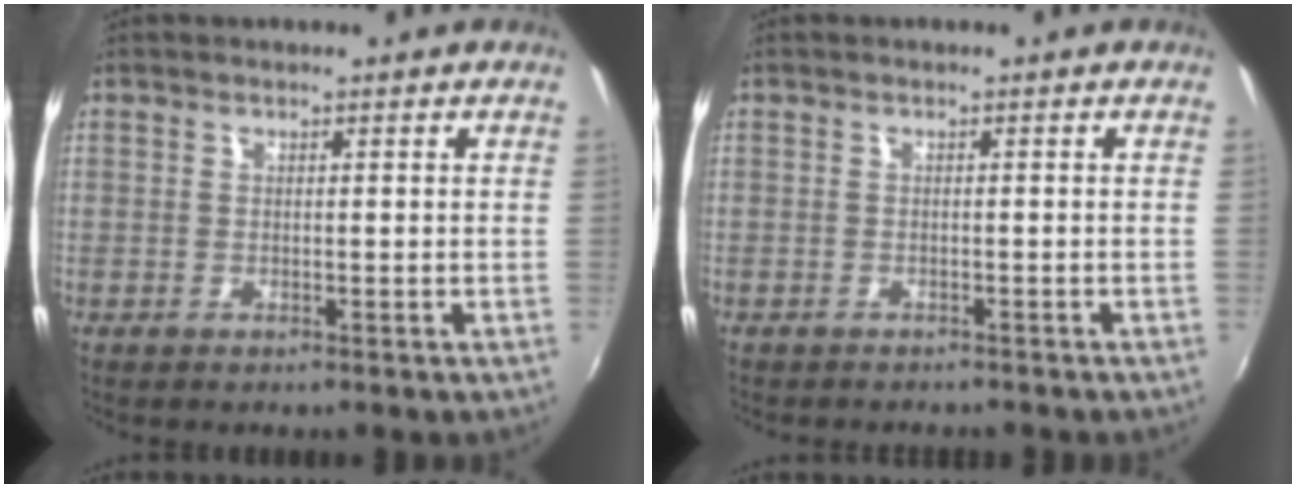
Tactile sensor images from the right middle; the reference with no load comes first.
{"total": 2.3, "force": [-2.1, 0.6, 0.6], "torque": [-0.019, -0.013, -0.031]}